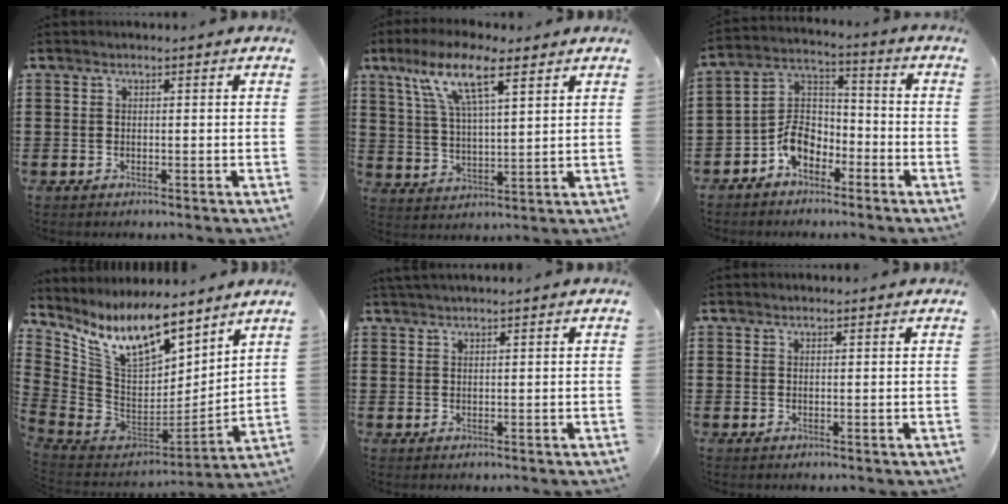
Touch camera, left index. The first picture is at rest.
{"total": 10.5, "force": [6.6, 2.8, 7.6], "torque": [-0.155, -0.004, 0.117]}
{"total": 7.0, "force": [-4.3, 4.1, 3.8], "torque": [-0.096, 0.008, -0.088]}
{"total": 13.0, "force": [9.2, 4.8, 7.8], "torque": [-0.185, -0.058, 0.166]}
{"total": 1.4, "force": [1.4, -0.1, 0.5], "torque": [-0.011, 0.000, 0.026]}
{"total": 0.8, "force": [0.7, 0.2, 0.2], "torque": [-0.006, 0.001, 0.014]}